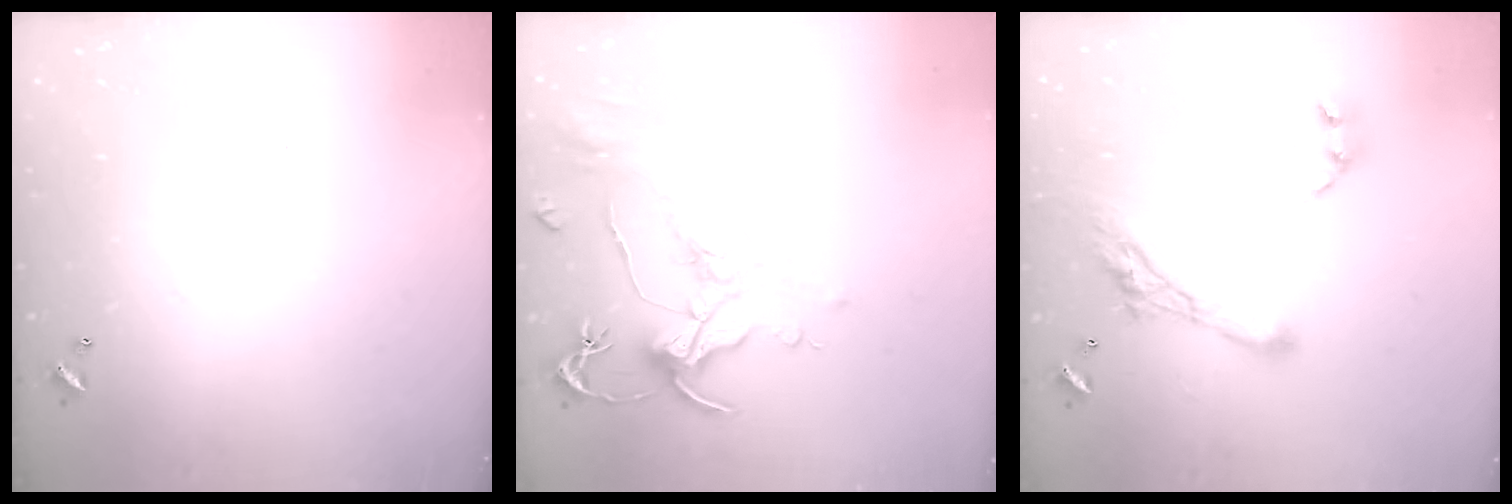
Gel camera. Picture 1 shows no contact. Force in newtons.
{"total": 1.6, "press": 0.7, "slide": 1.5}
{"total": 13.4, "press": 13.3, "slide": 1.4}